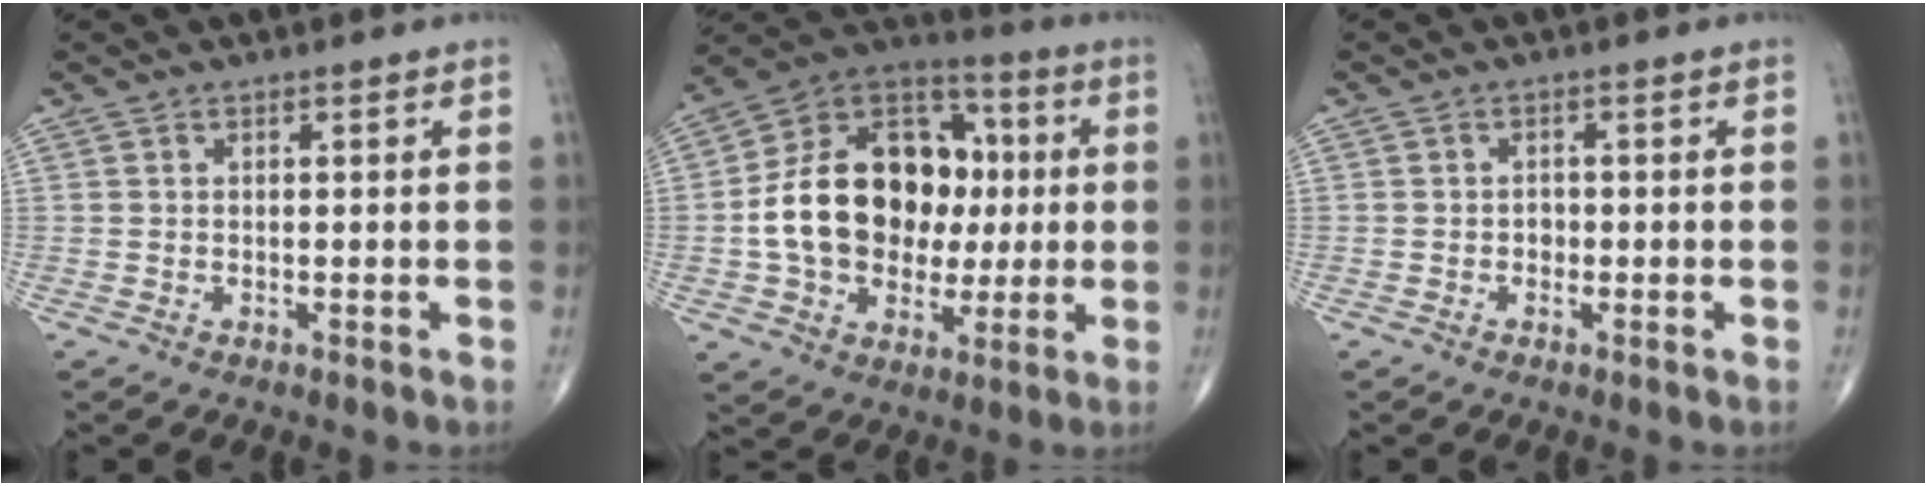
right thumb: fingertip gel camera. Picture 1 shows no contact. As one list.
[{"total": 22.5, "force": [0.3, 16.5, 15.4], "torque": [-0.227, 0.036, 0.012]}, {"total": 1.3, "force": [-0.3, 1.0, 0.6], "torque": [-0.002, 0.005, -0.007]}]